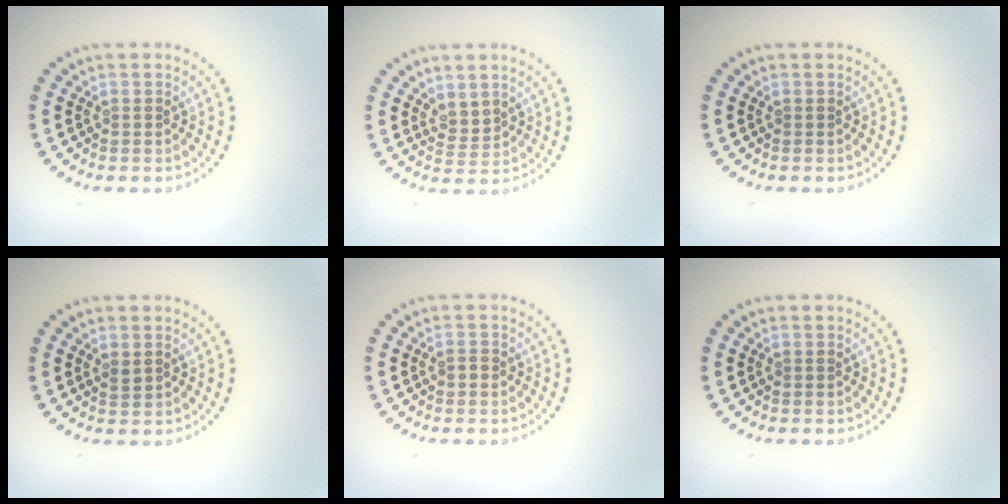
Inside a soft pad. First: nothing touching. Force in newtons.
{"total": 1.6, "press": 1.3, "slide": 1.0}
{"total": 0.0}
{"total": 0.8, "press": 0.8, "slide": 0.3}
{"total": 0.8, "press": 0.8, "slide": 0.1}
{"total": 0.0}